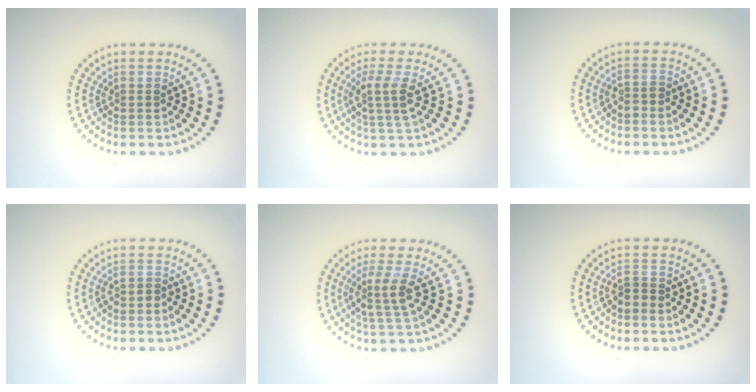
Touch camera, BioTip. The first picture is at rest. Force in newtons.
{"total": 2.7, "press": 2.1, "slide": 1.7}
{"total": 1.3, "press": 1.1, "slide": 0.7}
{"total": 0.9, "press": 0.6, "slide": 0.7}
{"total": 2.8, "press": 2.1, "slide": 1.8}
{"total": 0.9, "press": 0.6, "slide": 0.7}